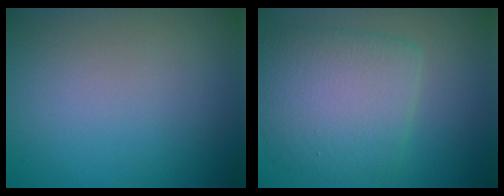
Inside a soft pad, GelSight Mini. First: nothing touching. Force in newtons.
{"total": 6.1, "press": 6.1, "slide": 0.0}